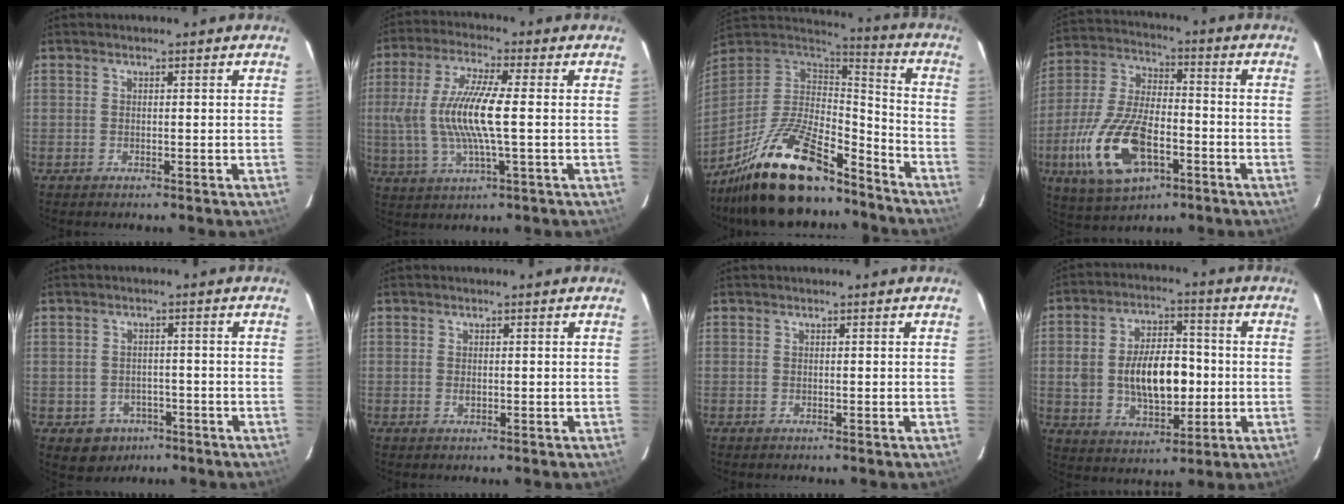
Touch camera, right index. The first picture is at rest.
{"total": 13.7, "force": [0.0, 2.7, 13.4], "torque": [-0.266, 0.000, 0.002]}
{"total": 23.5, "force": [-17.1, 8.1, 14.0], "torque": [-0.273, -0.017, -0.284]}
{"total": 18.1, "force": [-6.8, 8.8, 14.3], "torque": [-0.317, -0.014, -0.118]}
{"total": 5.7, "force": [-2.8, 4.8, 1.2], "torque": [-0.031, 0.016, -0.026]}
{"total": 1.1, "force": [-0.1, 0.7, 0.9], "torque": [-0.015, 0.001, -0.001]}
{"total": 0.0}
{"total": 14.3, "force": [-1.0, 7.9, 11.9], "torque": [-0.223, 0.014, -0.002]}